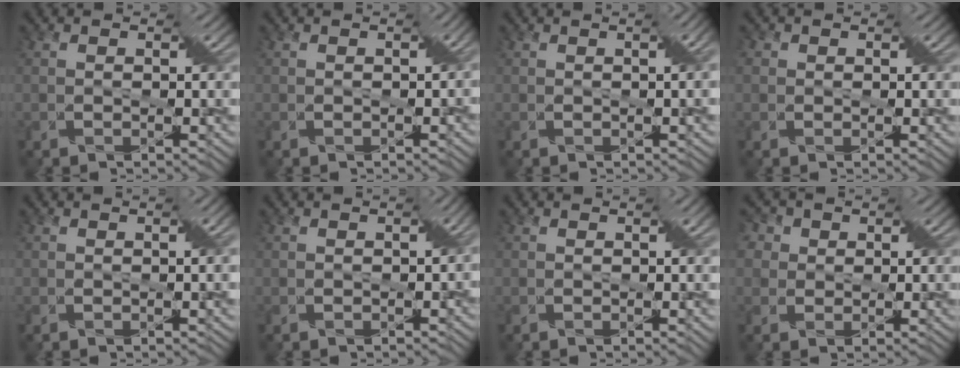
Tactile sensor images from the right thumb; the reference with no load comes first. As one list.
[{"total": 1.2, "force": [-0.2, 0.8, 0.9], "torque": [-0.008, -0.002, -0.003]}, {"total": 2.6, "force": [0.1, 0.4, 2.6], "torque": [-0.036, 0.010, -0.001]}, {"total": 1.7, "force": [0.5, 1.6, 0.6], "torque": [-0.009, 0.009, -0.004]}, {"total": 1.9, "force": [0.1, 0.4, 1.9], "torque": [-0.024, 0.006, 0.001]}, {"total": 1.7, "force": [-0.3, 1.1, 1.3], "torque": [-0.013, -0.003, -0.004]}, {"total": 1.3, "force": [0.2, 0.0, 1.3], "torque": [-0.015, 0.003, 0.007]}, {"total": 6.9, "force": [2.9, 5.5, 3.0], "torque": [-0.079, 0.027, 0.036]}]